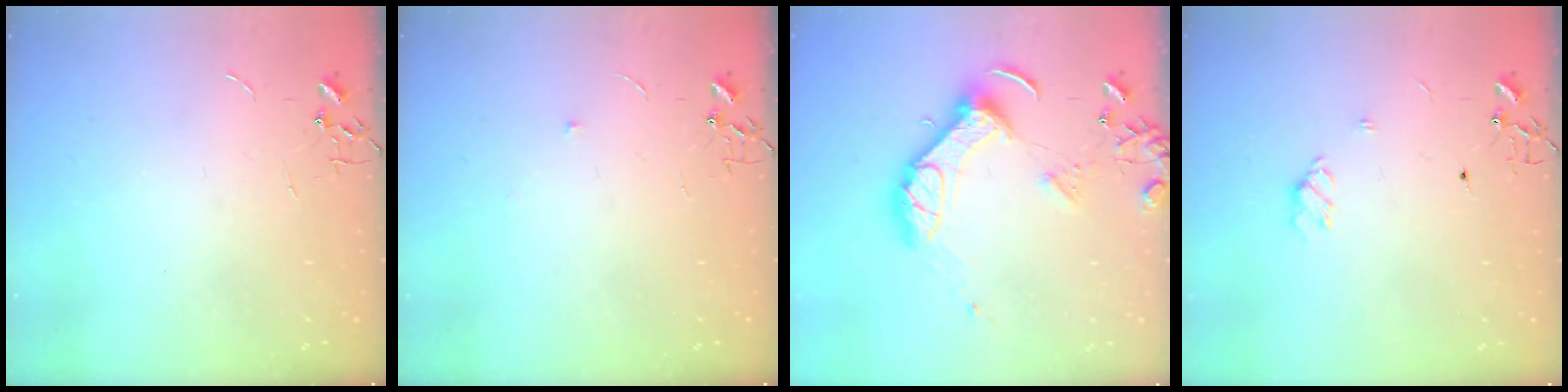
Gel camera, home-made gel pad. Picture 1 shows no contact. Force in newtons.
{"total": 3.7, "press": 3.6, "slide": 0.6}
{"total": 14.7, "press": 14.6, "slide": 2.1}
{"total": 5.6, "press": 5.6, "slide": 0.7}